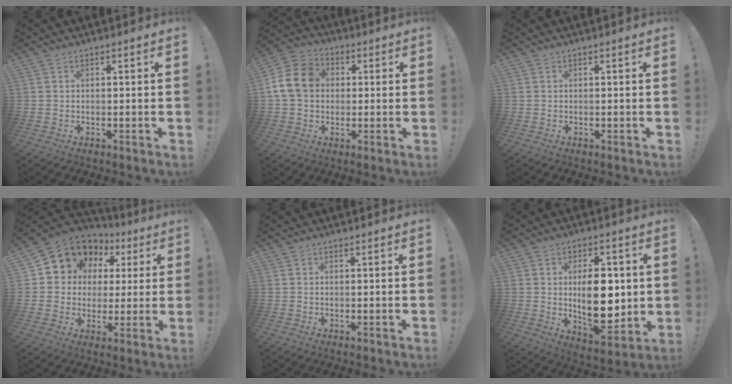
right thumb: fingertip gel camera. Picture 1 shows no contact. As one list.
[{"total": 14.4, "force": [1.7, 11.7, 8.1], "torque": [-0.138, 0.015, 0.038]}, {"total": 0.0}, {"total": 10.9, "force": [5.5, 8.9, 3.2], "torque": [-0.049, -0.041, 0.112]}, {"total": 0.0}, {"total": 15.8, "force": [0.7, 8.8, 13.1], "torque": [-0.210, -0.008, 0.012]}]